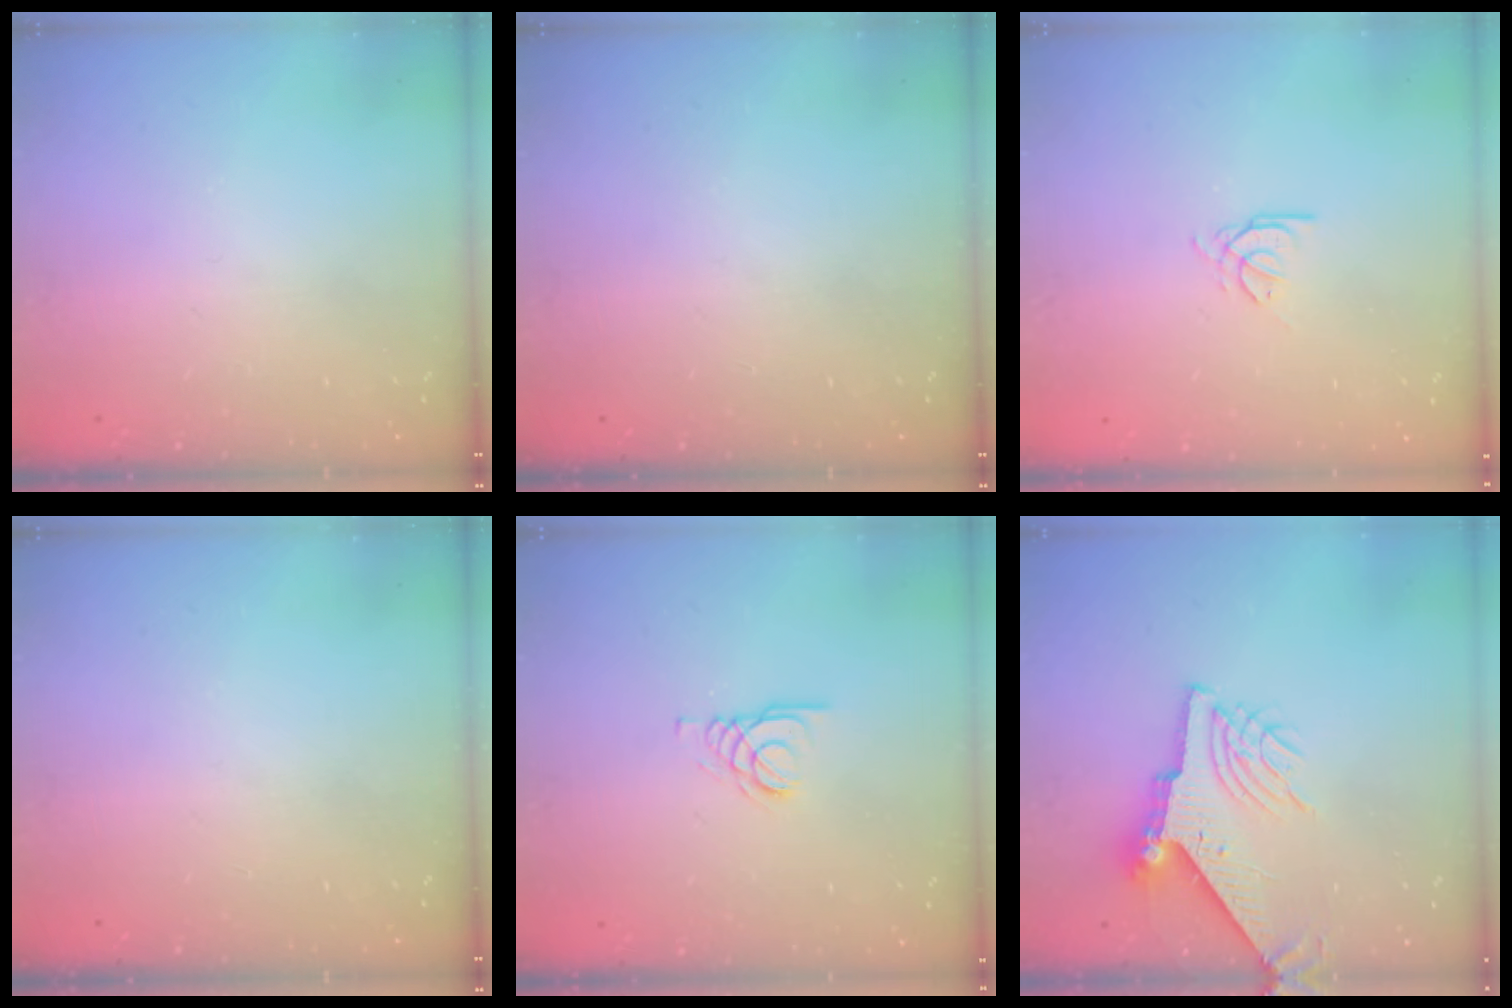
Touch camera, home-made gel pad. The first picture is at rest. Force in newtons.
{"total": 0.0}
{"total": 0.7, "press": 0.6, "slide": 0.3}
{"total": 0.0}
{"total": 1.6, "press": 1.6, "slide": 0.2}
{"total": 8.7, "press": 8.7, "slide": 1.2}